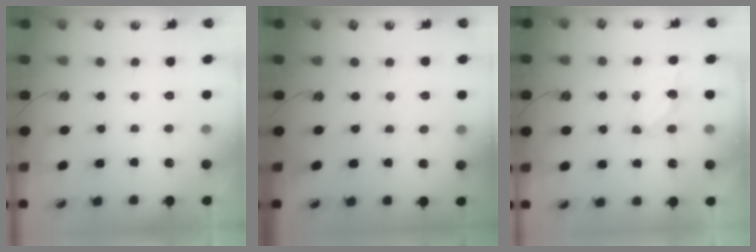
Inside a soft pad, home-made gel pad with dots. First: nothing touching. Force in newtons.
{"total": 2.7, "press": 2.7, "slide": 0.4}
{"total": 5.3, "press": 5.2, "slide": 0.3}